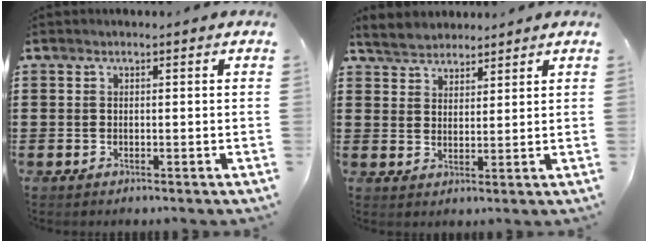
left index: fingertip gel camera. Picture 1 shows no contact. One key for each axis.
{"total": 3.5, "fx": 3.3, "fy": 1.4, "fz": -0.1, "tx": -0.014, "ty": -0.002, "tz": 0.062}